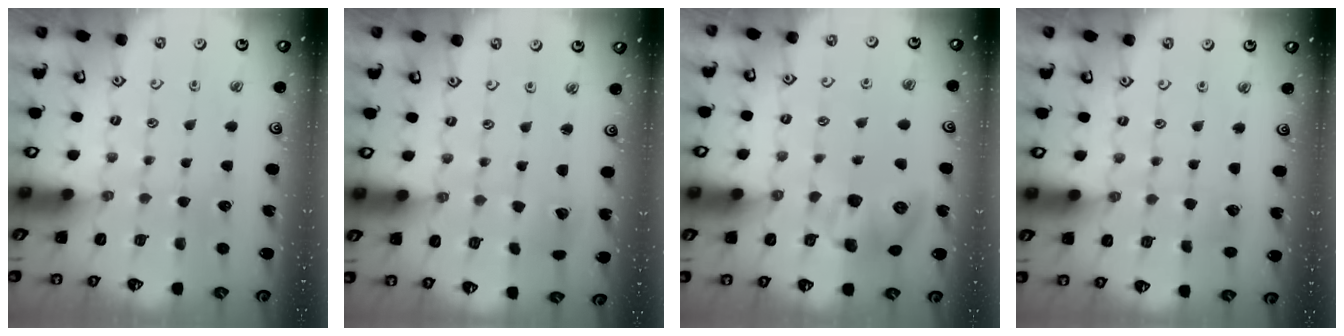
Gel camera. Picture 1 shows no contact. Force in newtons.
{"total": 2.3, "press": 2.3, "slide": 0.3}
{"total": 9.4, "press": 9.3, "slide": 1.0}
{"total": 2.0, "press": 2.0, "slide": 0.1}